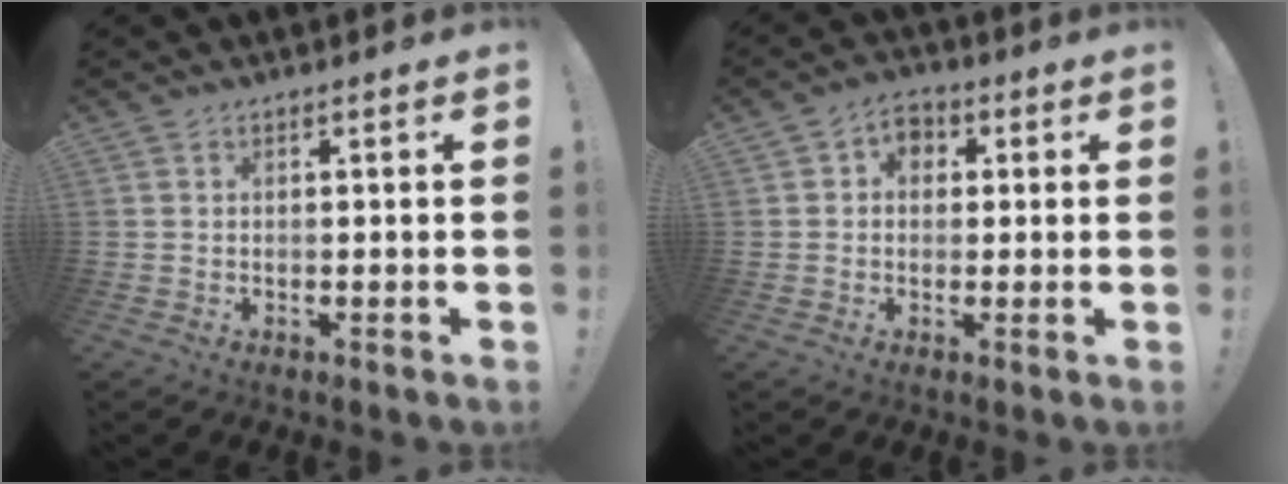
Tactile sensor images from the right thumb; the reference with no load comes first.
{"total": 5.0, "force": [0.7, 4.3, 2.4], "torque": [-0.031, 0.005, 0.013]}